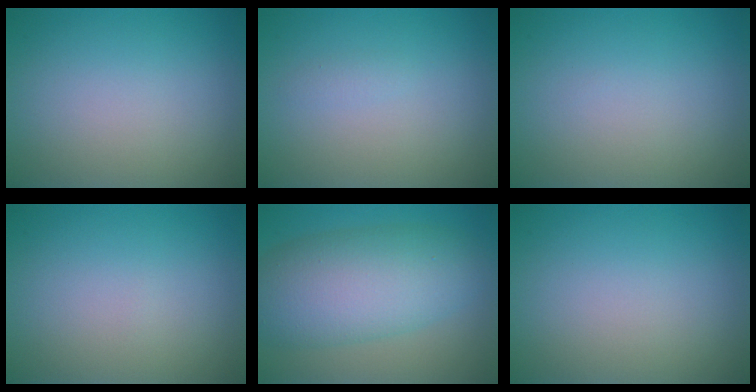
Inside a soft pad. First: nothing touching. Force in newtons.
{"total": 0.6, "press": 0.6, "slide": 0.0}
{"total": 0.0}
{"total": 0.0}
{"total": 8.7, "press": 8.7, "slide": 0.4}
{"total": 0.0}